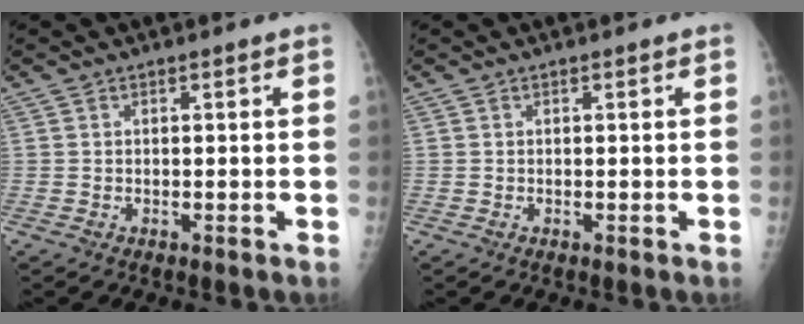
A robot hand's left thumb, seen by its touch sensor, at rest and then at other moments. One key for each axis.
{"total": 0.0}